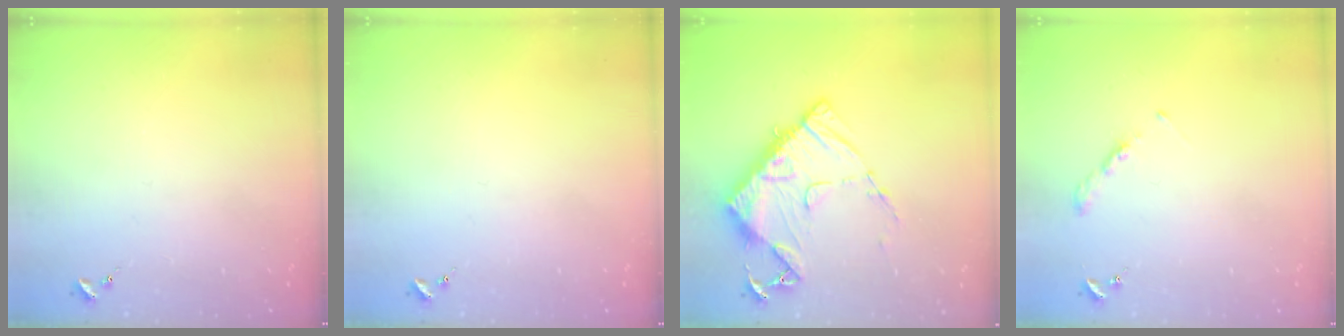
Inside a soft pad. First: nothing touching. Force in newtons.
{"total": 0.0}
{"total": 13.3, "press": 13.2, "slide": 1.3}
{"total": 3.2, "press": 3.2, "slide": 0.4}